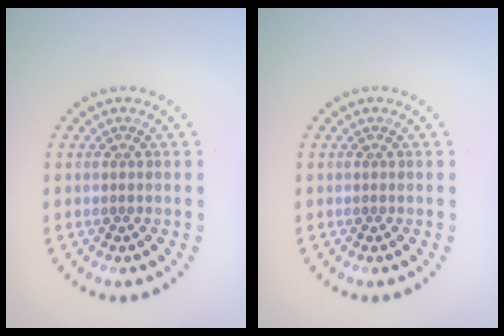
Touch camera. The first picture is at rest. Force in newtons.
{"total": 0.0}